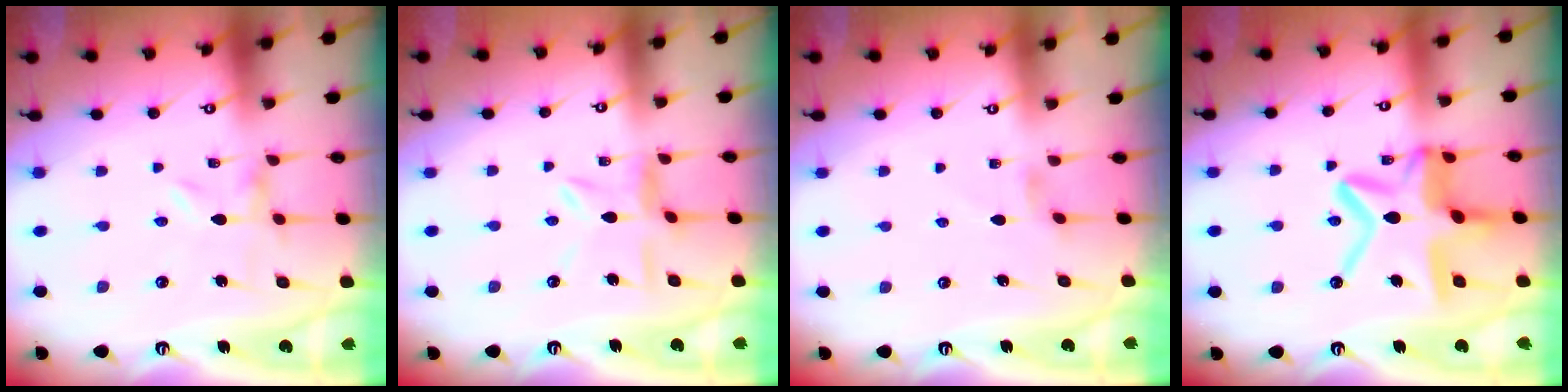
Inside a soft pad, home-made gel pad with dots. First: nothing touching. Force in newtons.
{"total": 6.9, "press": 6.9, "slide": 0.5}
{"total": 1.1, "press": 1.0, "slide": 0.4}
{"total": 16.9, "press": 16.8, "slide": 1.4}